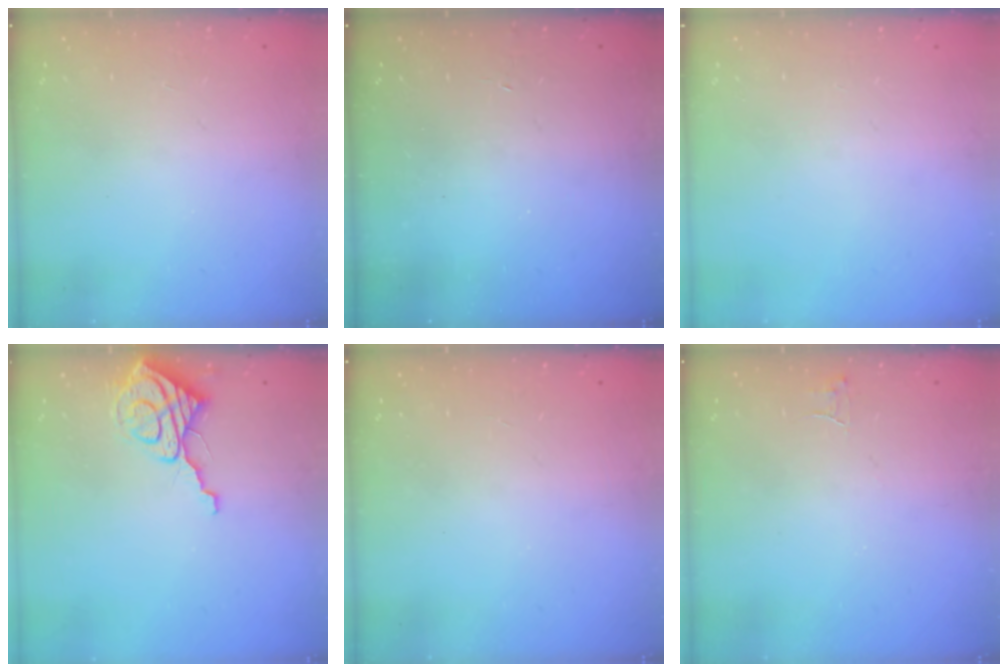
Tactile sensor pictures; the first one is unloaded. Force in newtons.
{"total": 3.3, "press": 3.3, "slide": 0.3}
{"total": 0.0}
{"total": 11.4, "press": 11.3, "slide": 1.1}
{"total": 0.0}
{"total": 2.8, "press": 2.8, "slide": 0.2}